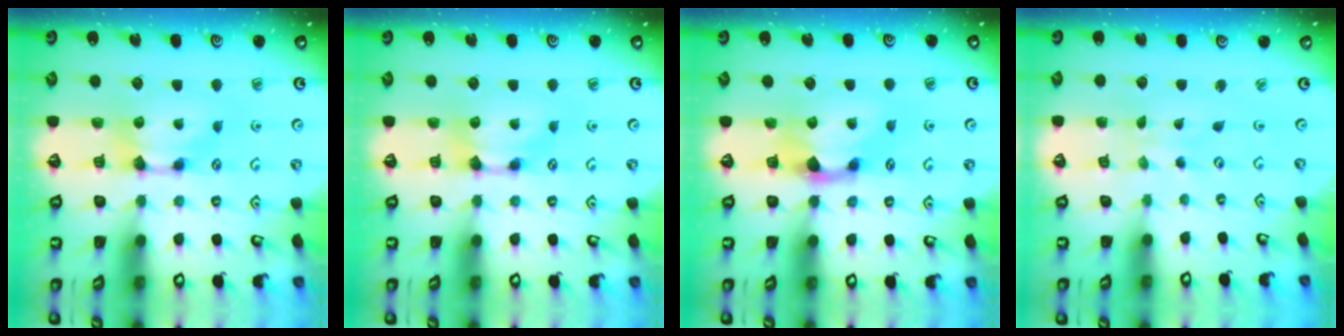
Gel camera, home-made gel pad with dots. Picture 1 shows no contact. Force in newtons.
{"total": 0.0}
{"total": 1.4, "press": 0.6, "slide": 1.2}
{"total": 7.1, "press": 7.1, "slide": 0.4}